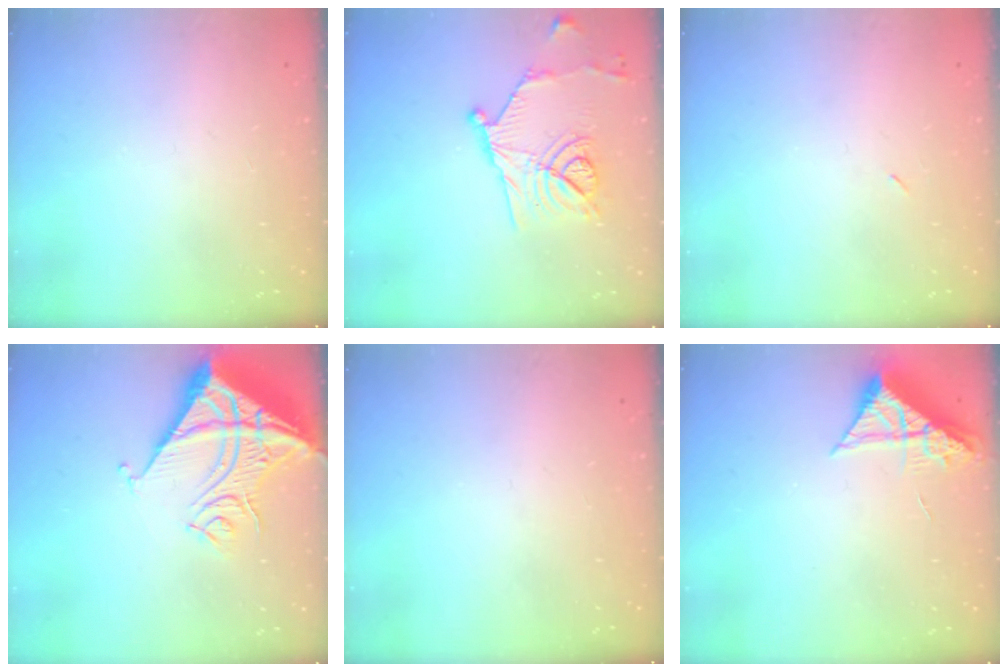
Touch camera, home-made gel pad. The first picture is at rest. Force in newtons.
{"total": 14.8, "press": 14.6, "slide": 2.2}
{"total": 2.2, "press": 1.8, "slide": 1.2}
{"total": 18.3, "press": 18.1, "slide": 2.4}
{"total": 0.0}
{"total": 8.4, "press": 8.4, "slide": 0.8}